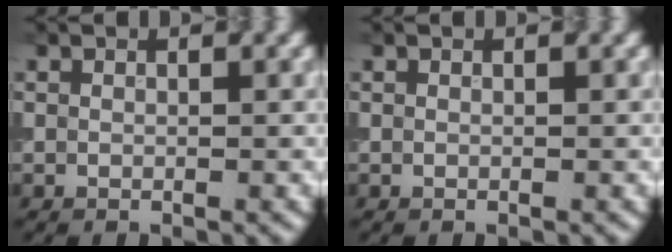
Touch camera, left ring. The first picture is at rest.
{"total": 0.0}